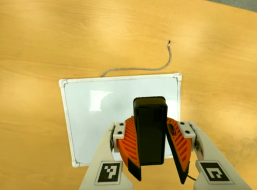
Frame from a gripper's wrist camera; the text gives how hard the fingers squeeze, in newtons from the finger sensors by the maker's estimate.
{"total": 7.0, "left": 8.0, "right": 6.0}